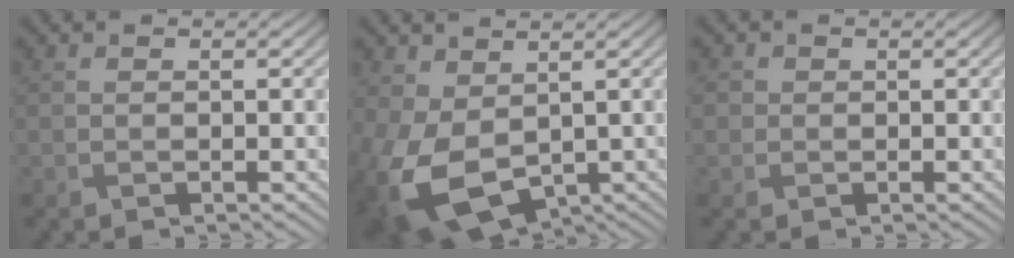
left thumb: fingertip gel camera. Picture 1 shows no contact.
{"total": 11.6, "force": [-1.3, 7.7, 8.6], "torque": [-0.229, -0.043, -0.001]}
{"total": 1.2, "force": [0.1, 1.1, 0.2], "torque": [0.000, -0.001, 0.001]}